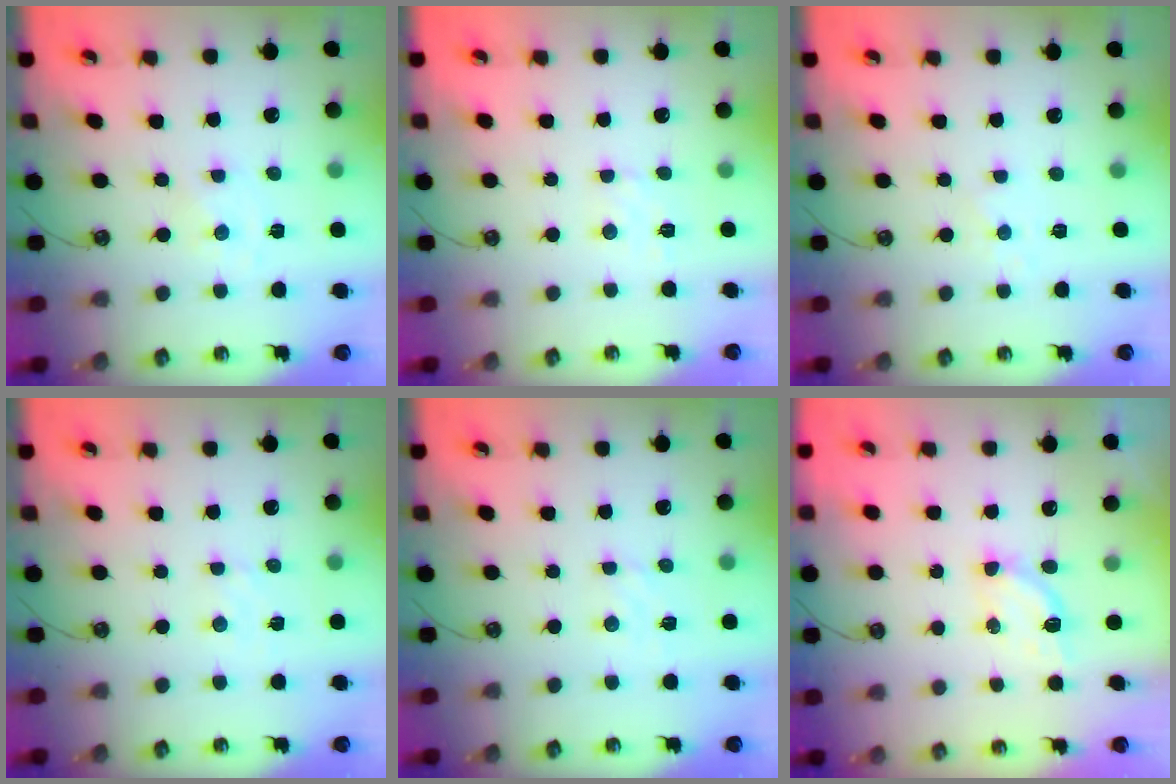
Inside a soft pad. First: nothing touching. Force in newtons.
{"total": 3.6, "press": 3.5, "slide": 0.5}
{"total": 2.8, "press": 2.8, "slide": 0.3}
{"total": 1.7, "press": 1.7, "slide": 0.3}
{"total": 3.1, "press": 3.1, "slide": 0.5}
{"total": 4.2, "press": 4.2, "slide": 0.5}